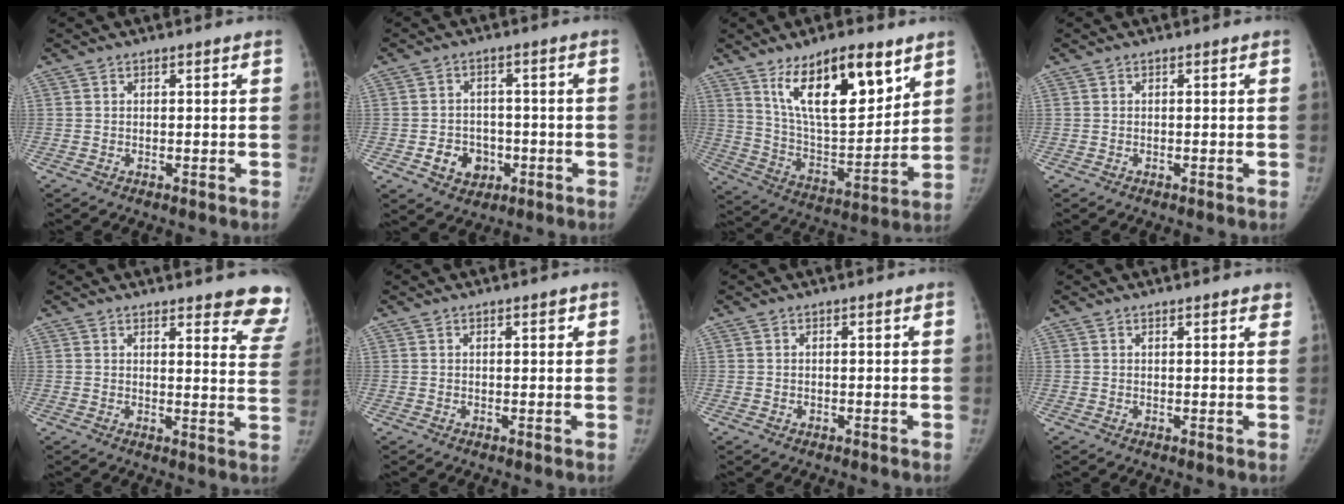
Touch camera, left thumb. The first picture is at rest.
{"total": 6.5, "force": [-2.1, 5.5, 2.9], "torque": [-0.019, 0.015, -0.026]}
{"total": 19.6, "force": [11.2, 7.4, 14.3], "torque": [-0.194, -0.058, 0.206]}
{"total": 0.0}
{"total": 12.0, "force": [10.8, 2.4, 4.6], "torque": [-0.012, -0.079, 0.099]}
{"total": 1.3, "force": [0.8, 0.4, 0.9], "torque": [-0.009, -0.001, 0.010]}
{"total": 0.0}
{"total": 2.9, "force": [2.3, 0.8, 1.6], "torque": [-0.003, -0.002, 0.026]}